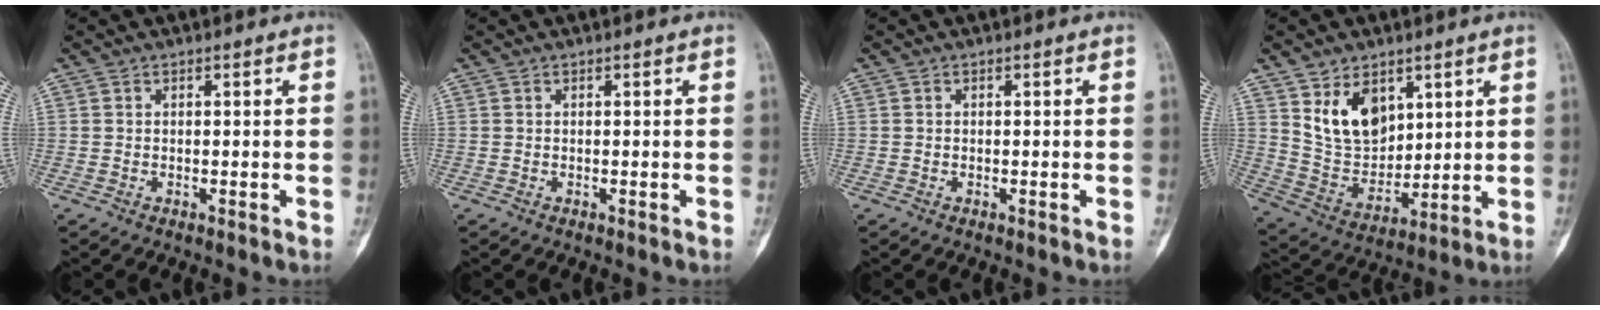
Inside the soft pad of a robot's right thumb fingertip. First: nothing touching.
{"total": 0.0}
{"total": 0.0}
{"total": 11.9, "force": [5.7, 7.9, 6.9], "torque": [-0.089, -0.038, 0.125]}